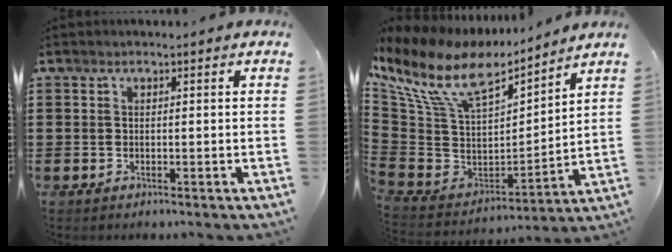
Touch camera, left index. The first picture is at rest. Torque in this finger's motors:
{"motor_torque": [2.14, 0.00, 0.07, -0.08]}